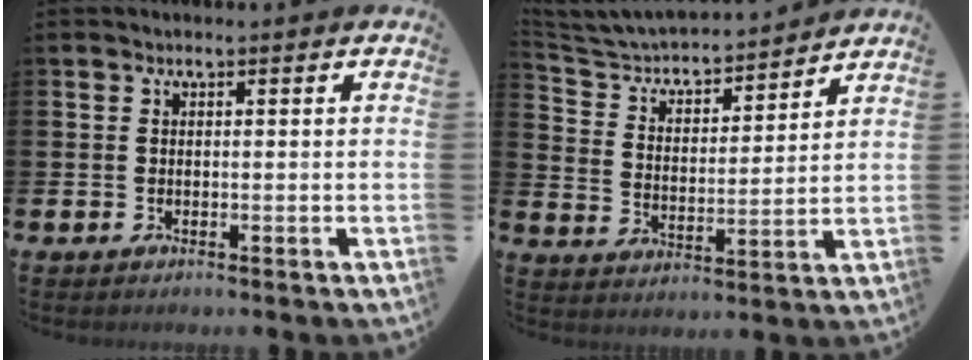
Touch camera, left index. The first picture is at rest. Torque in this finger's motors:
{"motor_torque": [1.14, -1.00, 0.22, 0.03]}